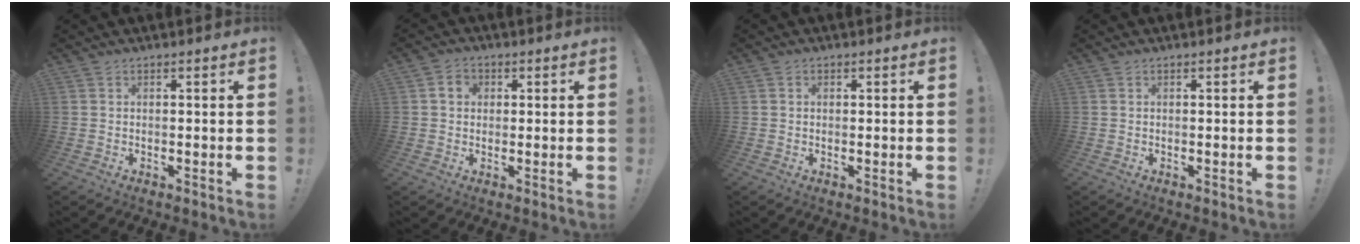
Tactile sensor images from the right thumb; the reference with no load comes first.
{"total": 4.3, "force": [0.9, 3.7, 2.0], "torque": [-0.032, 0.009, 0.017]}
{"total": 0.8, "force": [0.1, 0.8, 0.2], "torque": [0.004, 0.000, 0.000]}
{"total": 0.0}